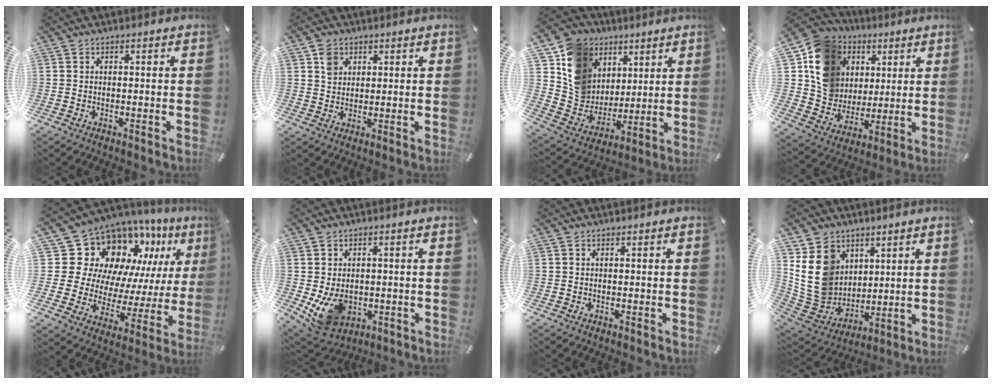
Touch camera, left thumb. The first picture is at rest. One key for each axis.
{"total": 3.9, "fx": 1.8, "fy": 3.3, "fz": 0.8, "tx": -0.008, "ty": -0.001, "tz": 0.030}
{"total": 14.3, "fx": 5.3, "fy": 12.8, "fz": 3.4, "tx": -0.062, "ty": -0.027, "tz": 0.112}
{"total": 15.1, "fx": 4.3, "fy": 13.7, "fz": 4.6, "tx": -0.074, "ty": -0.013, "tz": 0.090}
{"total": 17.7, "fx": 11.7, "fy": 11.9, "fz": 5.8, "tx": -0.102, "ty": -0.118, "tz": 0.234}
{"total": 9.7, "fx": -1.7, "fy": 7.5, "fz": 6.0, "tx": -0.114, "ty": -0.001, "tz": -0.026}
{"total": 0.0}
{"total": 14.3, "fx": 4.4, "fy": 12.4, "fz": 5.5, "tx": -0.123, "ty": -0.024, "tz": 0.093}